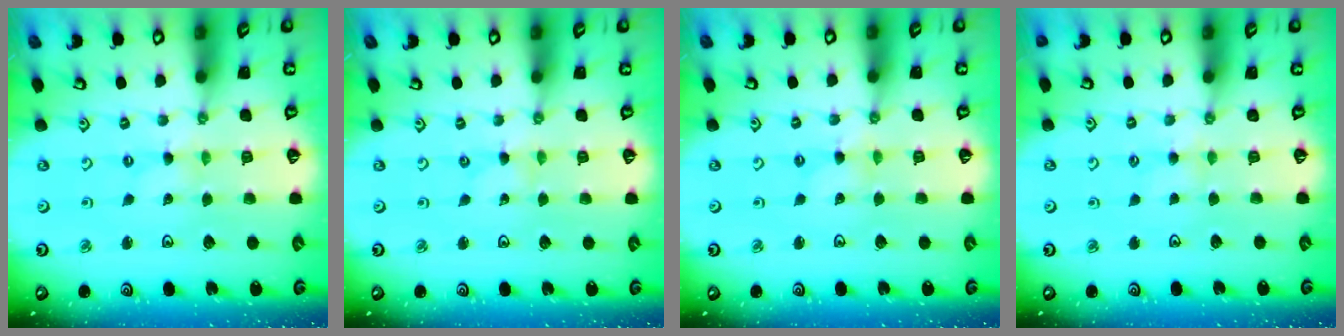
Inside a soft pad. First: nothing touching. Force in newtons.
{"total": 0.0}
{"total": 1.5, "press": 1.5, "slide": 0.1}
{"total": 2.8, "press": 2.8, "slide": 0.3}